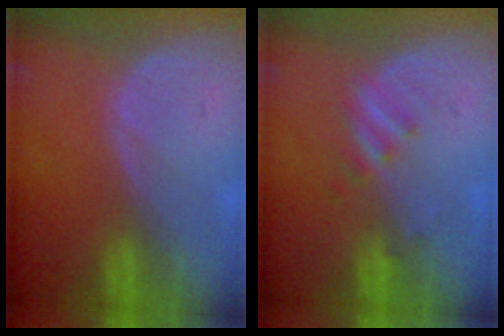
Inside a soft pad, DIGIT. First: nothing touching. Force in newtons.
{"total": 2.8, "press": 2.6, "slide": 1.2}